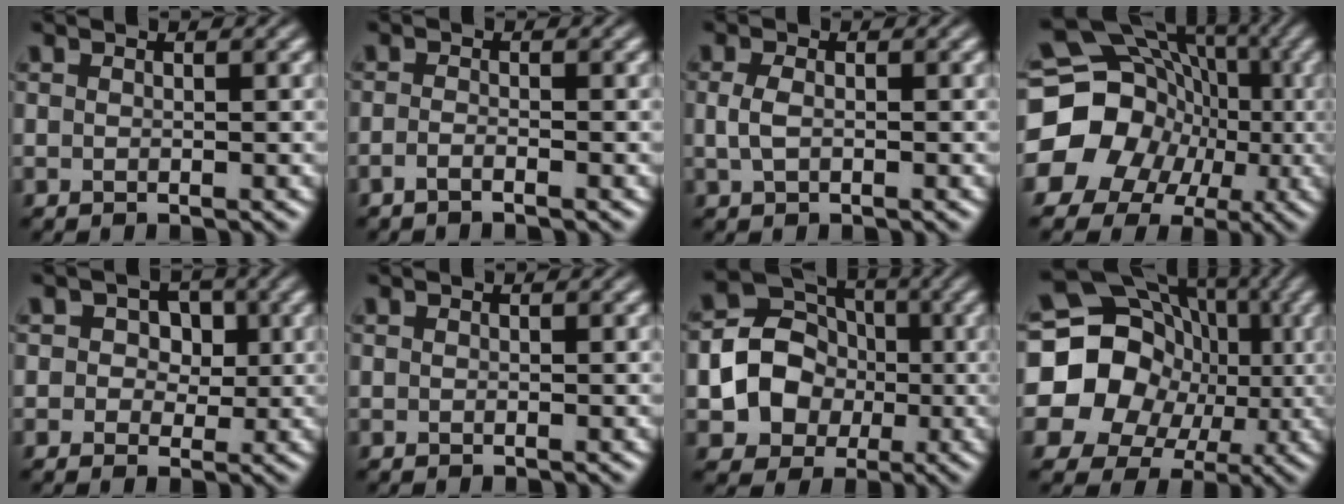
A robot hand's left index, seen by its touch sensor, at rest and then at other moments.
{"total": 1.1, "force": [-1.0, 0.1, 0.5], "torque": [-0.007, -0.005, -0.019]}
{"total": 1.2, "force": [-0.1, 0.6, 1.0], "torque": [-0.036, -0.002, 0.003]}
{"total": 17.6, "force": [-3.2, 16.1, 6.2], "torque": [-0.131, -0.001, -0.080]}
{"total": 3.1, "force": [1.0, 2.6, 1.5], "torque": [-0.006, 0.006, 0.002]}
{"total": 0.0}
{"total": 6.4, "force": [-1.0, 5.7, 2.7], "torque": [-0.033, 0.000, -0.026]}
{"total": 18.8, "force": [0.4, 17.5, 6.9], "torque": [-0.160, 0.025, -0.029]}